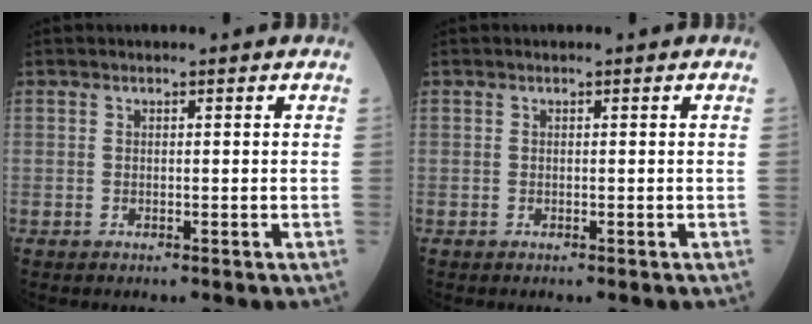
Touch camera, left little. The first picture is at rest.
{"total": 0.0}